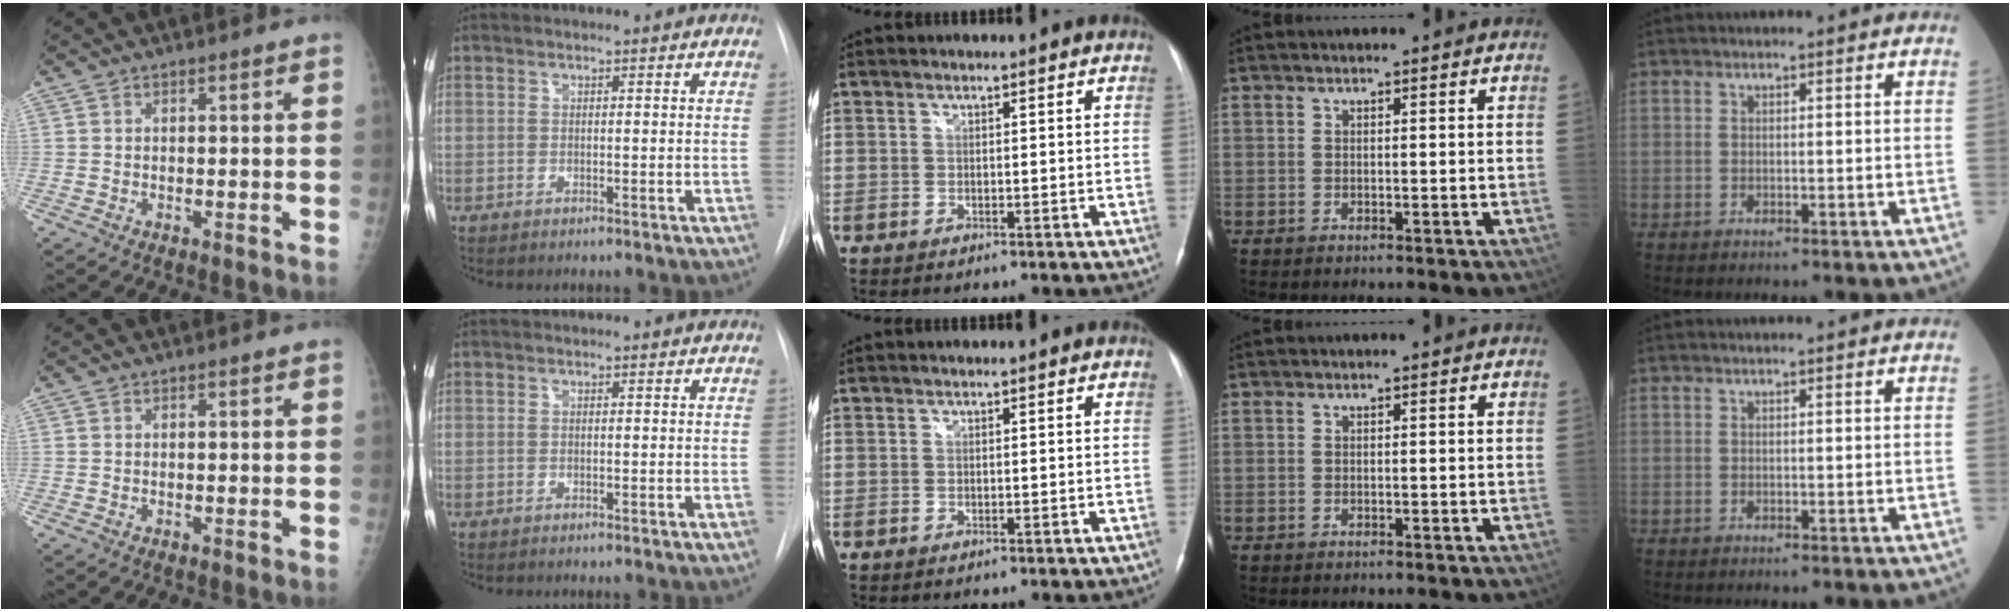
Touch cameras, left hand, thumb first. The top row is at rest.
{}